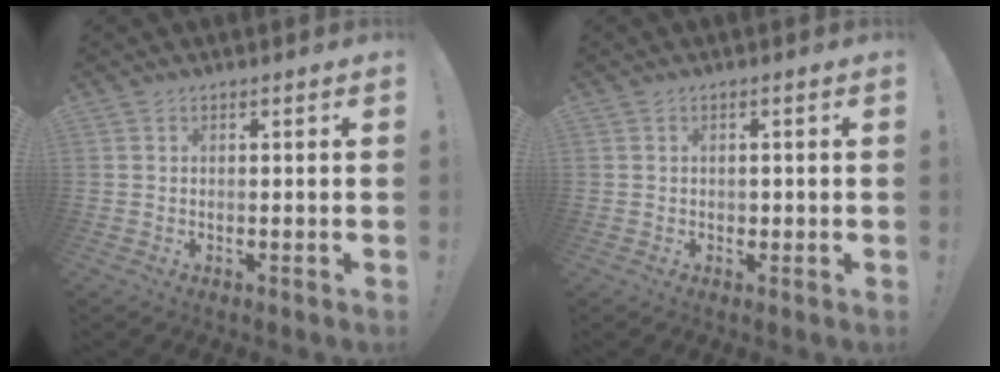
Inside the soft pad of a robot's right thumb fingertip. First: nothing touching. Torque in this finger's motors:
{"motor_torque": [0.17, -0.11, 0.00, -0.10, 0.00]}